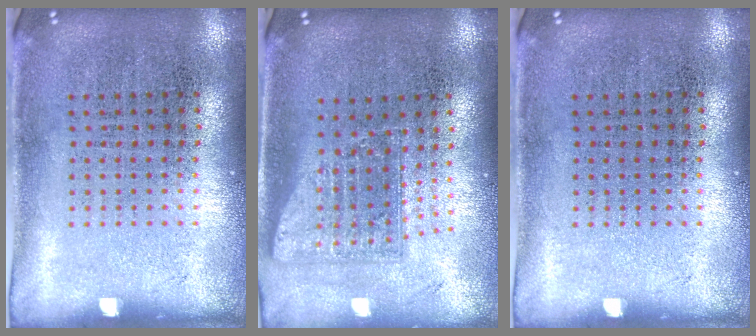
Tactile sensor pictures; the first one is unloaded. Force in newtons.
{"total": 1.7, "press": 1.3, "slide": 1.0}
{"total": 0.0}